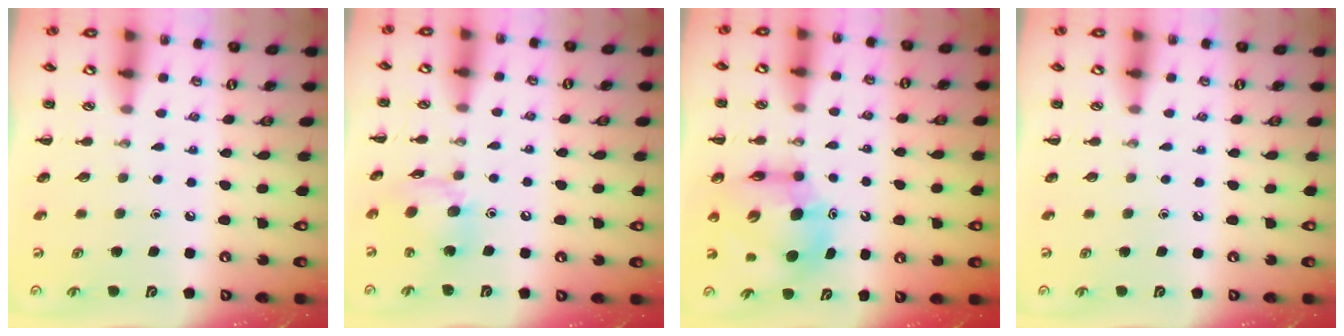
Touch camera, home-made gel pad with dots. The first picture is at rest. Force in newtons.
{"total": 12.3, "press": 12.2, "slide": 1.4}
{"total": 11.1, "press": 10.6, "slide": 3.5}
{"total": 0.0}